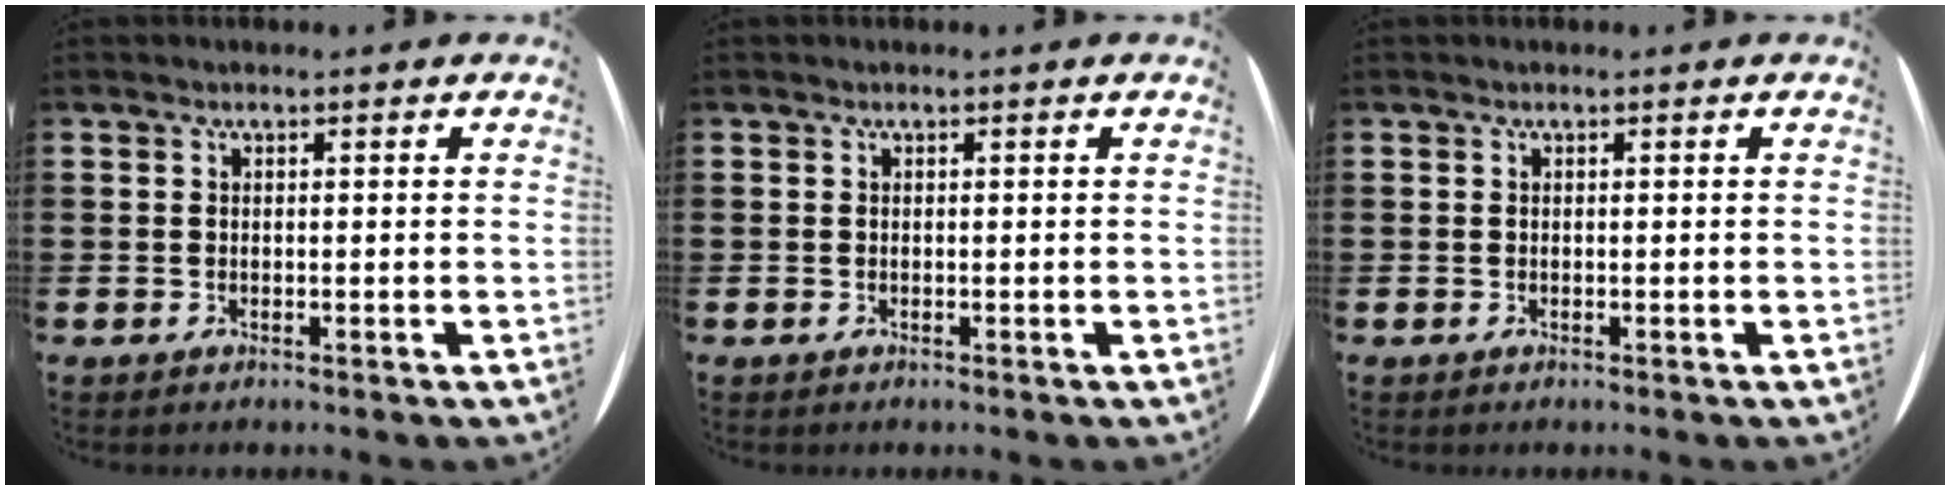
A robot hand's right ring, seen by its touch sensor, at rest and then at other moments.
{"total": 0.0}
{"total": 0.0}